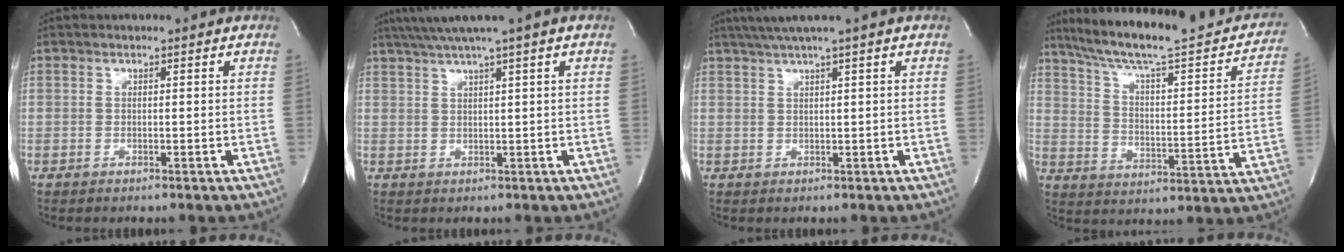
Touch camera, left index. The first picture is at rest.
{"total": 6.4, "force": [4.4, -1.2, 4.6], "torque": [-0.079, 0.026, 0.074]}
{"total": 5.2, "force": [3.5, -1.2, 3.7], "torque": [-0.067, 0.021, 0.064]}
{"total": 26.4, "force": [22.2, 4.2, 13.6], "torque": [-0.210, -0.013, 0.302]}